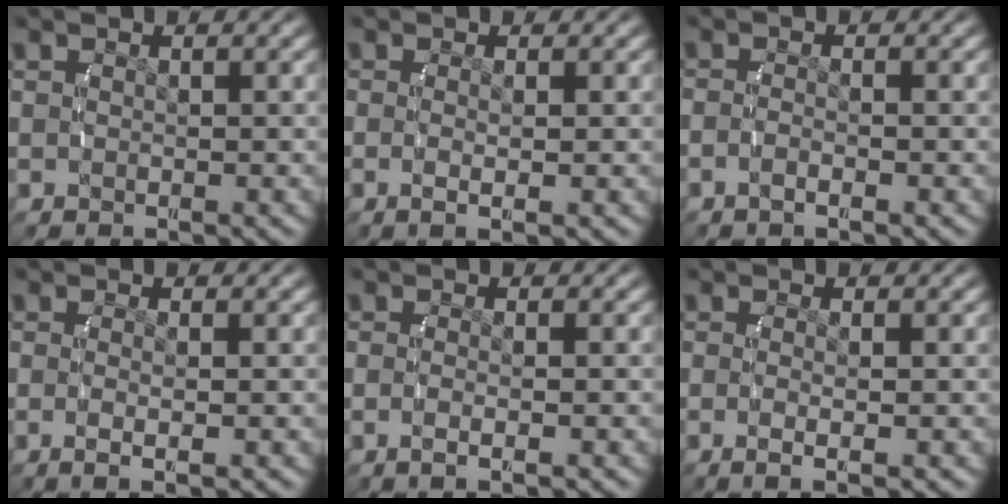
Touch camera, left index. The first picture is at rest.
{"total": 1.6, "force": [-0.6, 0.1, 1.5], "torque": [-0.042, -0.012, -0.004]}
{"total": 1.6, "force": [-1.0, 0.6, 1.0], "torque": [-0.032, -0.001, -0.021]}
{"total": 2.0, "force": [-0.8, 0.3, 1.8], "torque": [-0.049, -0.011, -0.008]}
{"total": 1.9, "force": [-0.8, 0.3, 1.6], "torque": [-0.045, -0.008, -0.010]}
{"total": 2.2, "force": [-1.0, 0.4, 2.0], "torque": [-0.052, -0.013, -0.011]}